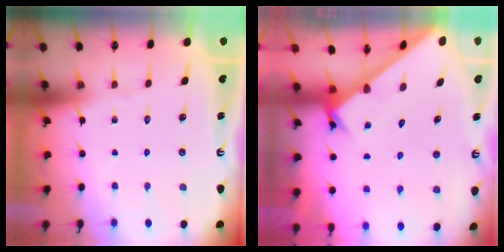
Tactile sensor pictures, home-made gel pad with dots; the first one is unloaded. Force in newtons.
{"total": 2.6, "press": 2.6, "slide": 0.2}